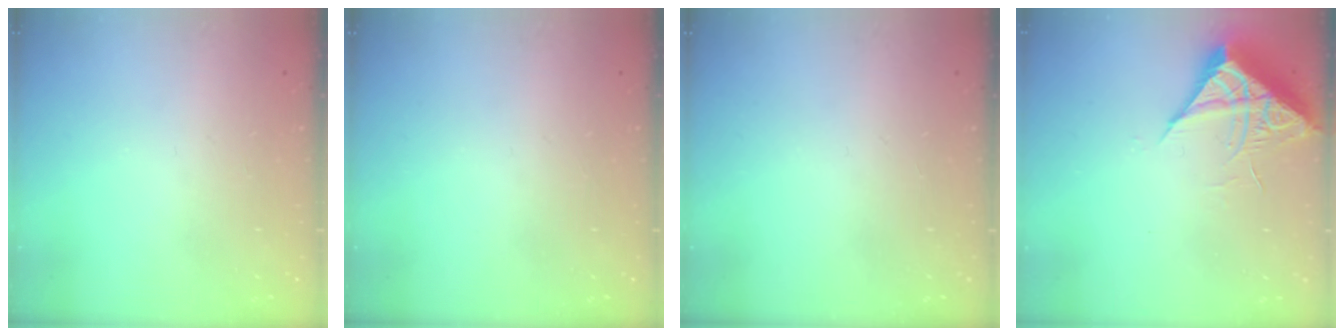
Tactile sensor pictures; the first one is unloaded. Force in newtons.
{"total": 0.0}
{"total": 0.0}
{"total": 6.9, "press": 6.9, "slide": 0.4}